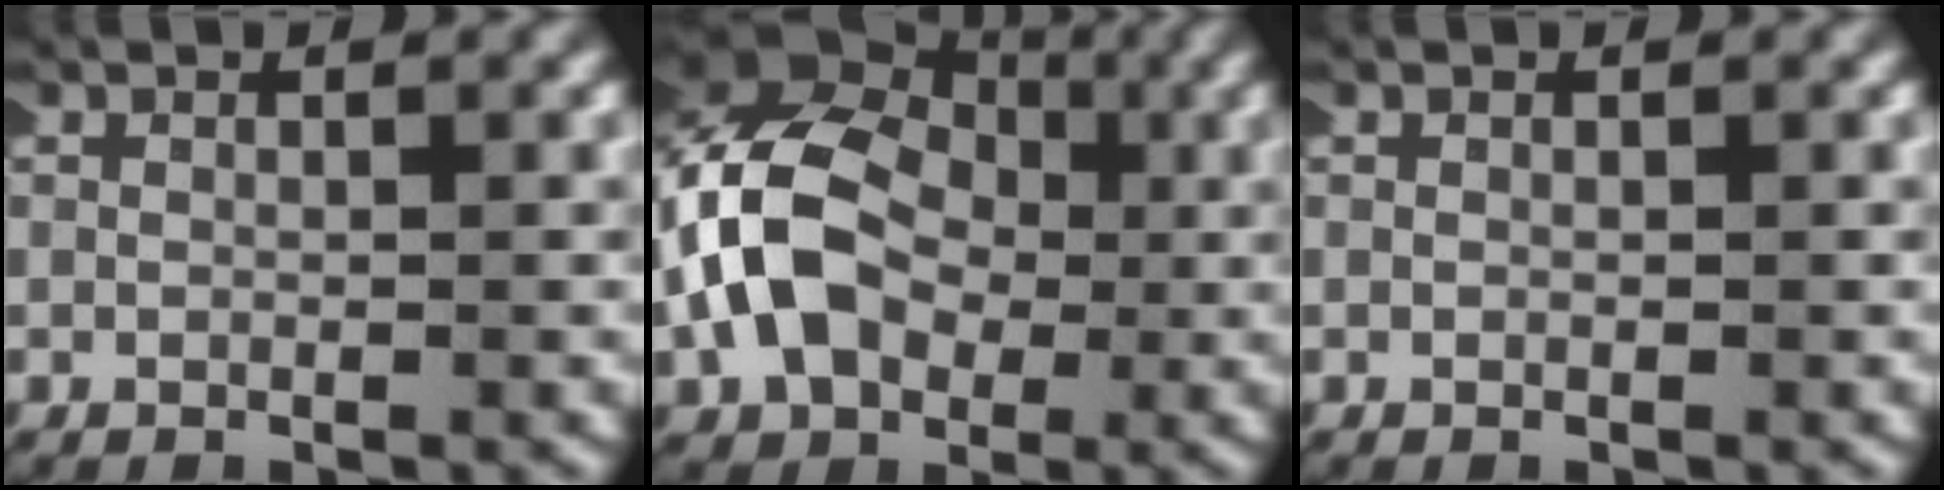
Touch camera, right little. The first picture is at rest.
{"total": 10.2, "force": [0.8, 7.9, 6.5], "torque": [-0.164, -0.010, 0.020]}
{"total": 0.0}